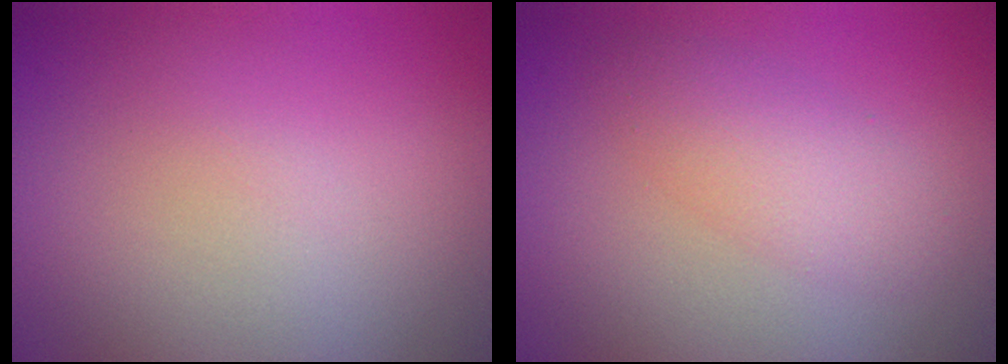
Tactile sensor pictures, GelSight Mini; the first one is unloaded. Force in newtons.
{"total": 2.8, "press": 2.8, "slide": 0.1}